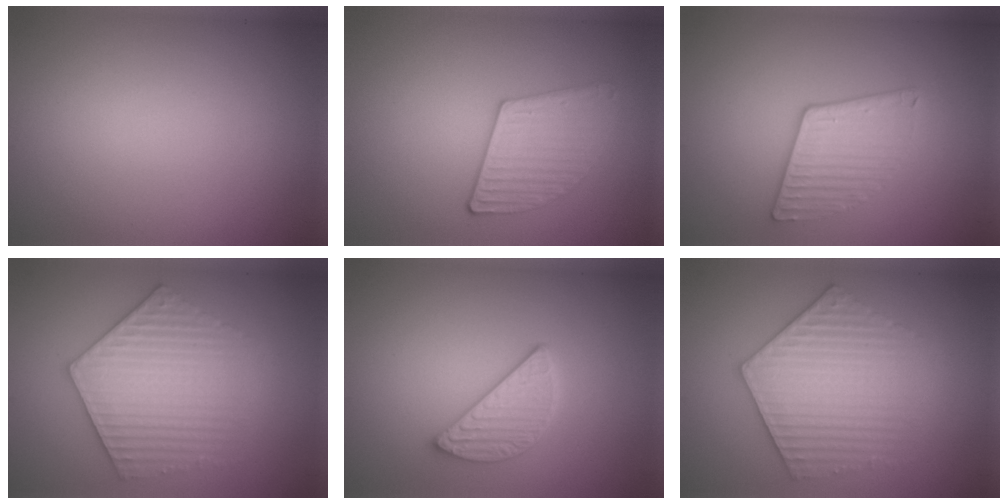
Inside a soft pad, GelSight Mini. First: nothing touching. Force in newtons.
{"total": 2.9, "press": 2.9, "slide": 0.6}
{"total": 2.8, "press": 2.3, "slide": 1.6}
{"total": 6.1, "press": 6.1, "slide": 0.9}
{"total": 2.9, "press": 2.6, "slide": 1.3}
{"total": 6.1, "press": 6.1, "slide": 0.9}